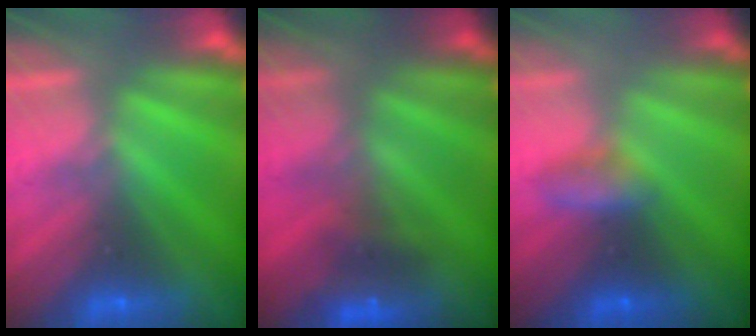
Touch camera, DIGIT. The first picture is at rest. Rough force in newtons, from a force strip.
{"total": 4.8}
{"total": 2.7}